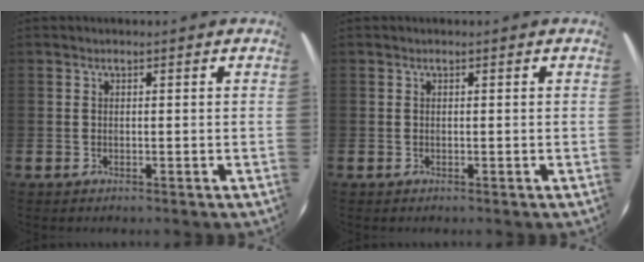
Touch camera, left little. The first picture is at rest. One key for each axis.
{"total": 0.0}